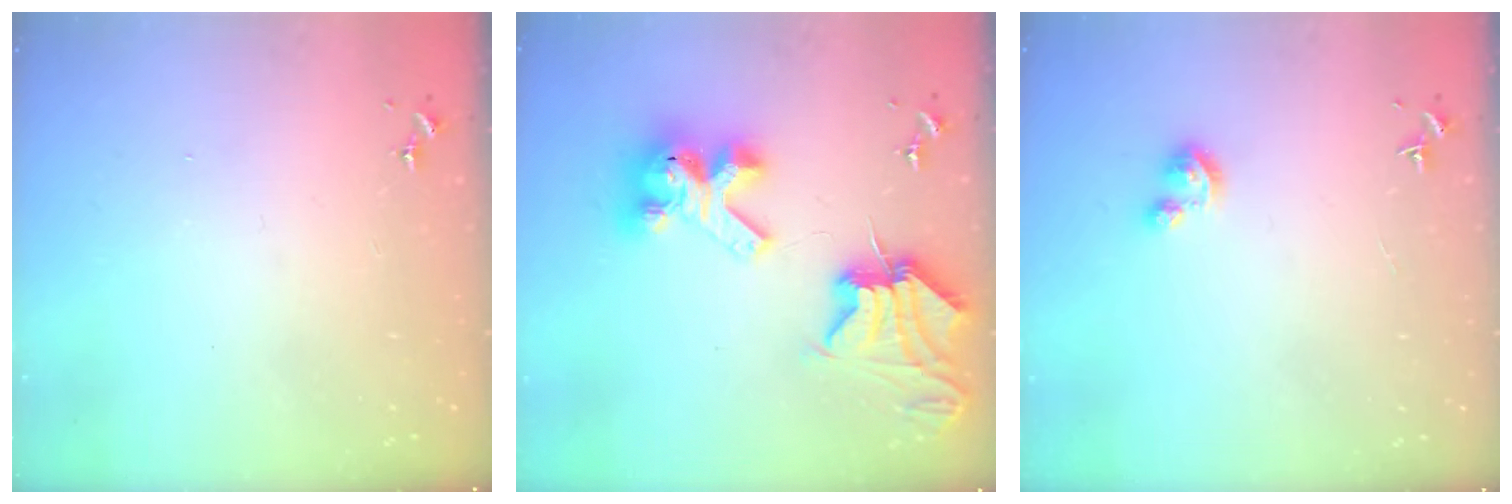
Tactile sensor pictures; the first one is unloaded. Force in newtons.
{"total": 13.8, "press": 13.7, "slide": 1.7}
{"total": 3.8, "press": 3.8, "slide": 0.4}